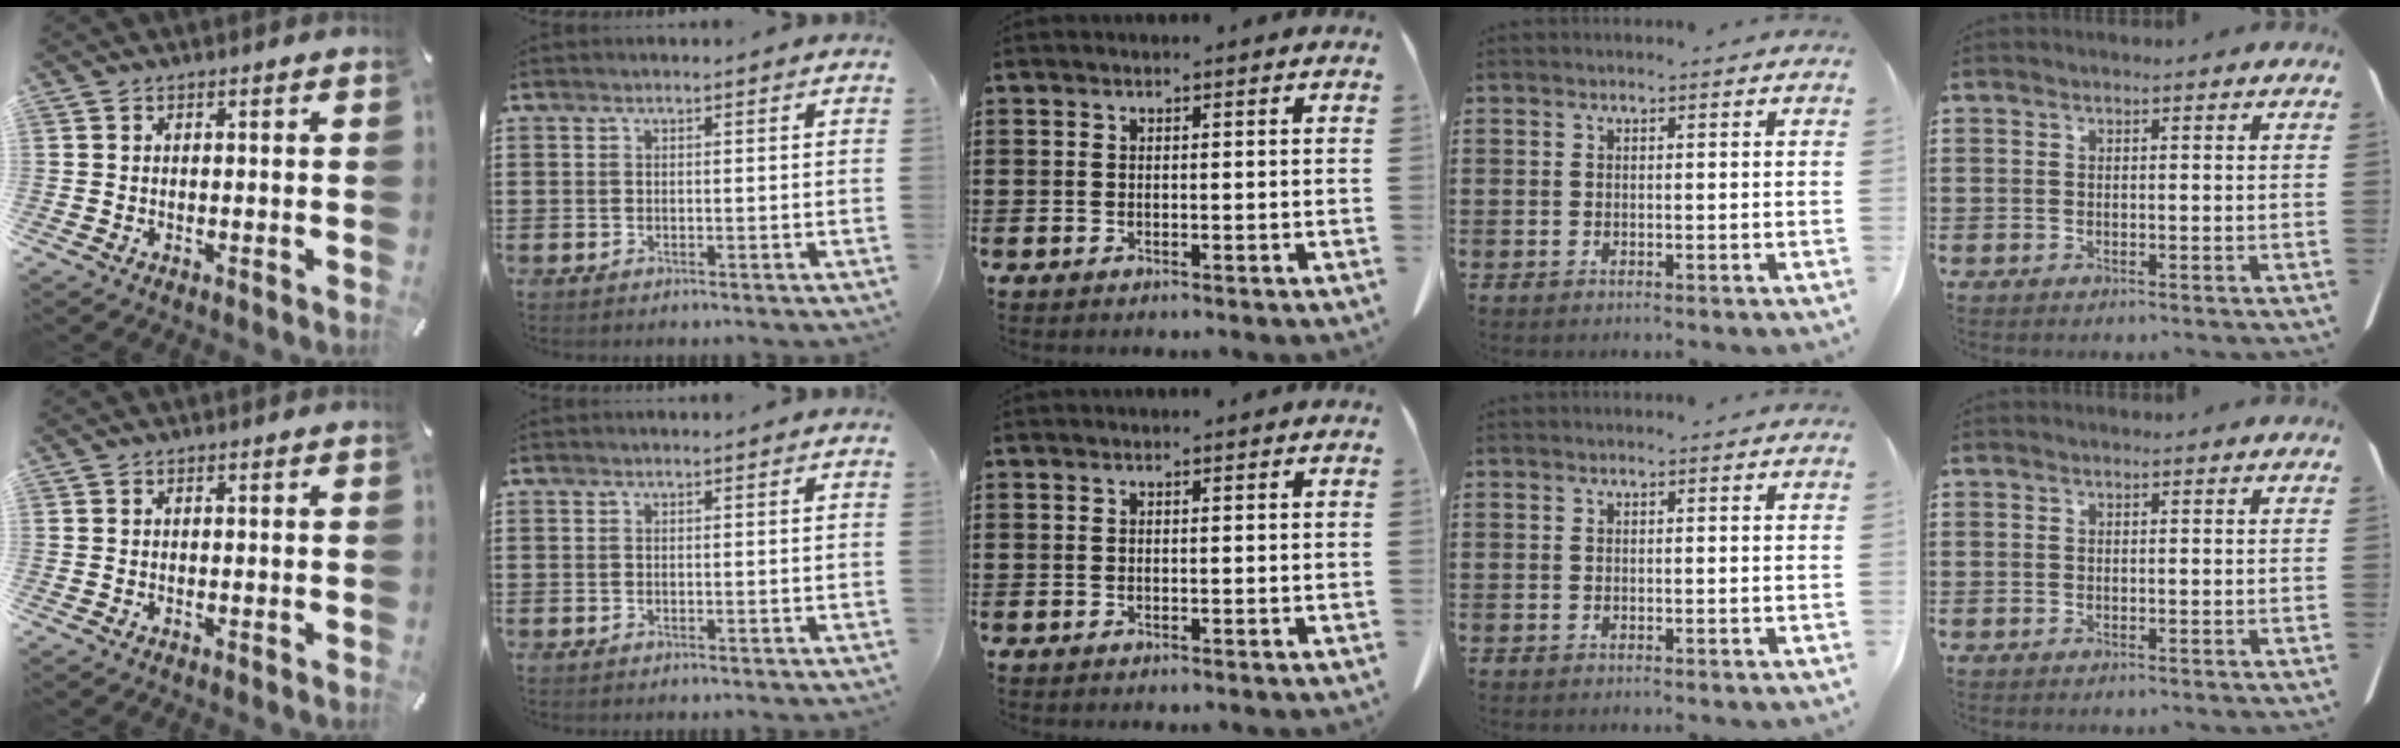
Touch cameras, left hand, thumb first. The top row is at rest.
{}